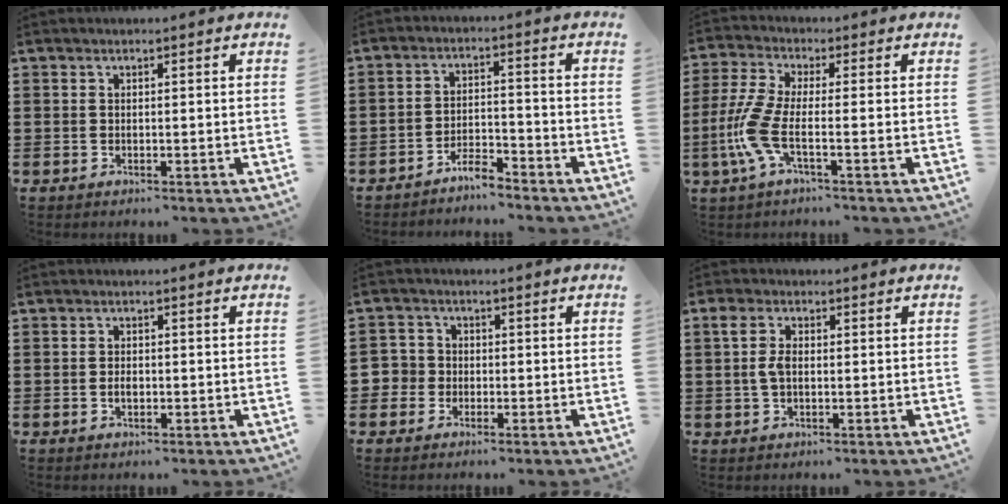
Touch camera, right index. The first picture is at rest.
{"total": 4.0, "force": [-3.9, 0.5, 0.9], "torque": [-0.029, 0.006, -0.081]}
{"total": 7.2, "force": [-2.1, 2.0, 6.6], "torque": [-0.172, -0.020, -0.049]}
{"total": 1.5, "force": [-0.3, 0.9, 1.2], "torque": [-0.023, 0.003, -0.007]}
{"total": 3.3, "force": [-1.2, 3.1, 0.4], "torque": [-0.037, 0.001, -0.034]}
{"total": 3.6, "force": [0.2, 2.1, 2.9], "torque": [-0.067, 0.008, -0.002]}